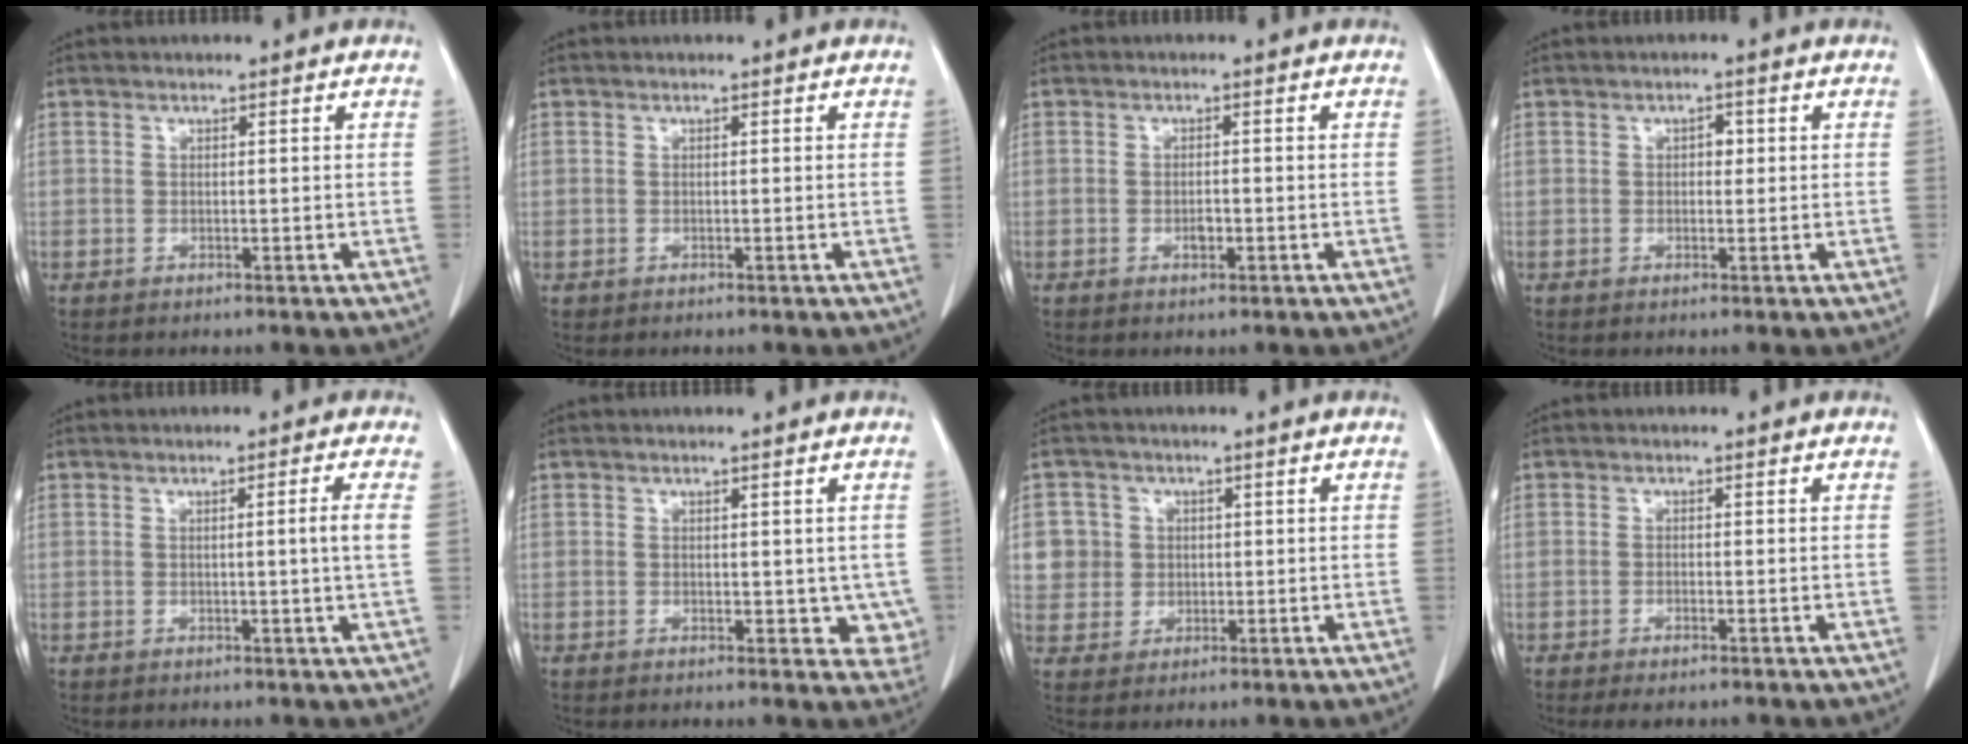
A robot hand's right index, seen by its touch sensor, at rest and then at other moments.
{"total": 0.0}
{"total": 1.6, "force": [-0.6, 0.6, 1.3], "torque": [-0.023, 0.003, -0.007]}
{"total": 1.4, "force": [0.2, 0.9, 1.1], "torque": [-0.011, 0.003, 0.001]}
{"total": 2.7, "force": [0.1, -1.0, 2.5], "torque": [-0.040, -0.004, 0.003]}
{"total": 4.0, "force": [0.1, 2.7, 3.0], "torque": [-0.013, -0.002, 0.003]}
{"total": 5.6, "force": [1.1, 5.5, 0.2], "torque": [0.003, 0.016, 0.027]}
{"total": 2.0, "force": [-1.3, 0.4, 1.4], "torque": [-0.024, -0.005, -0.019]}